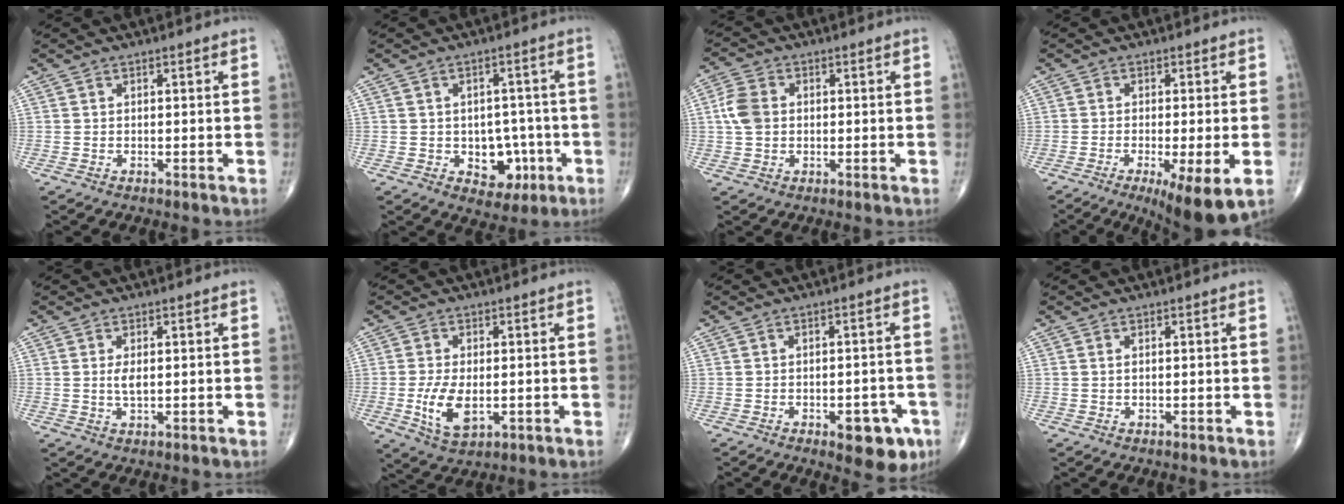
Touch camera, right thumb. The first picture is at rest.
{"total": 7.5, "force": [-2.0, 5.7, 4.4], "torque": [-0.015, 0.021, -0.017]}
{"total": 5.5, "force": [0.4, 4.2, 3.6], "torque": [-0.076, 0.008, 0.003]}
{"total": 10.2, "force": [-4.0, 2.2, 9.2], "torque": [-0.141, -0.018, -0.060]}
{"total": 2.5, "force": [0.3, 1.0, 2.2], "torque": [-0.040, -0.005, 0.006]}
{"total": 7.7, "force": [-1.3, 4.1, 6.4], "torque": [-0.119, -0.008, -0.015]}
{"total": 7.9, "force": [-3.7, 3.7, 5.9], "torque": [-0.047, 0.017, -0.039]}
{"total": 0.6, "force": [0.1, 0.3, 0.5], "torque": [-0.011, 0.003, 0.003]}